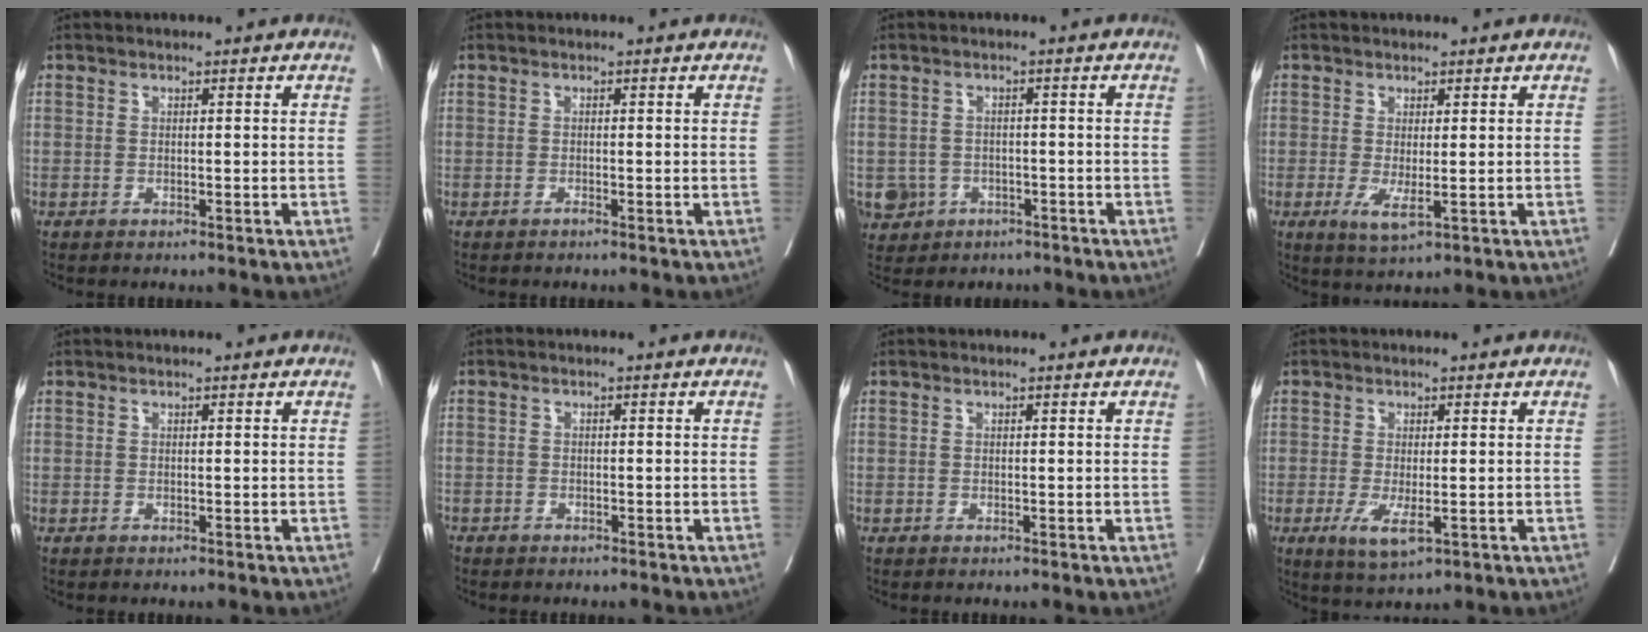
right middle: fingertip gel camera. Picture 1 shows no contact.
{"total": 0.0}
{"total": 5.6, "force": [-2.7, 4.9, 0.8], "torque": [-0.021, 0.006, -0.036]}
{"total": 3.4, "force": [-0.6, 0.8, 3.2], "torque": [-0.057, -0.011, -0.002]}
{"total": 0.0}
{"total": 1.7, "force": [-1.4, 1.0, 0.2], "torque": [-0.012, 0.001, -0.023]}
{"total": 0.0}
{"total": 4.6, "force": [-1.5, 1.3, 4.1], "torque": [-0.076, -0.011, -0.018]}